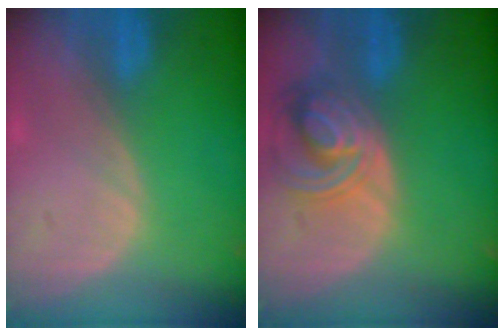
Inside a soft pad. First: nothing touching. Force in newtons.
{"total": 7.7, "press": 6.9, "slide": 3.5}